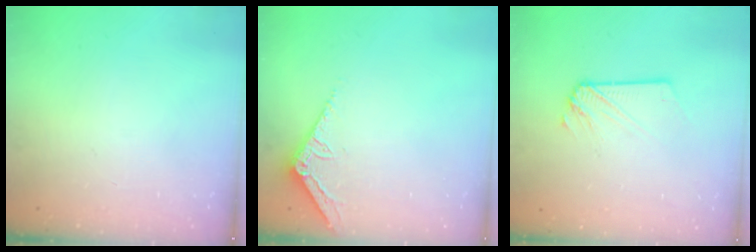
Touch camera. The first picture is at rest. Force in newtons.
{"total": 3.6, "press": 3.6, "slide": 0.4}
{"total": 2.5, "press": 2.5, "slide": 0.1}